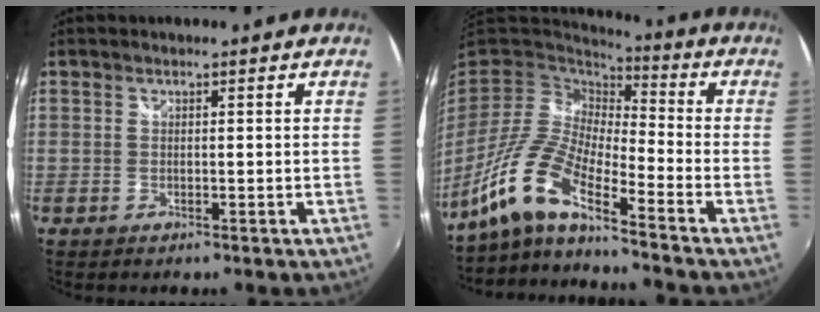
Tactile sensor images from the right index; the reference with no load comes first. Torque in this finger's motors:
{"motor_torque": [0.95, -0.66, 0.35, 0.09]}